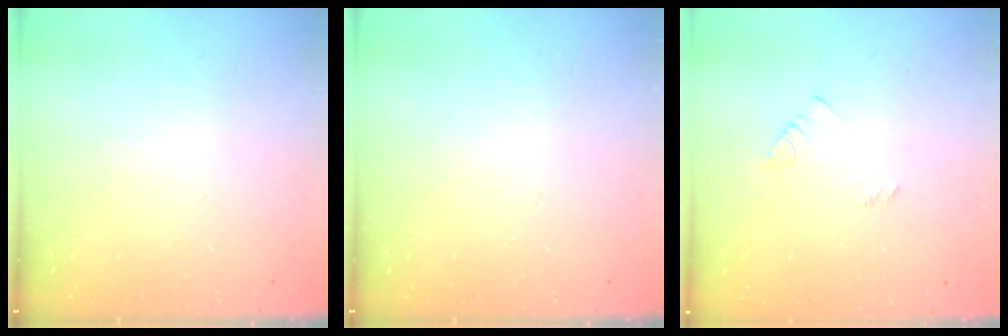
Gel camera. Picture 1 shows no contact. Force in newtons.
{"total": 0.0}
{"total": 3.7, "press": 3.7, "slide": 0.3}